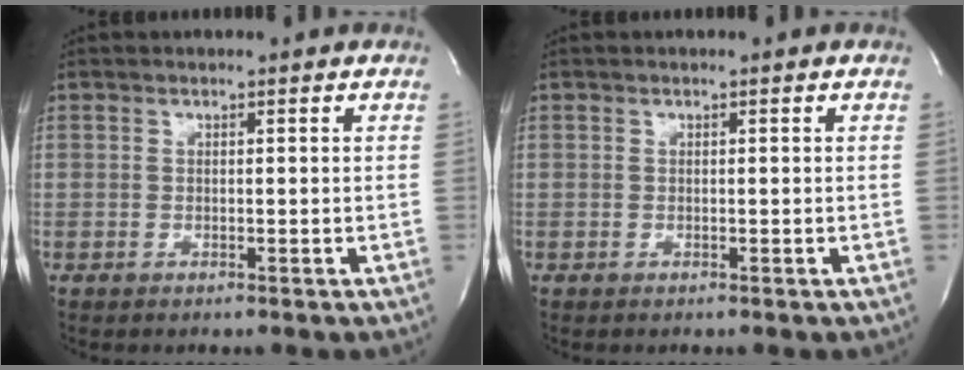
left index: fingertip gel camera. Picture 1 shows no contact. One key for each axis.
{"total": 0.0}